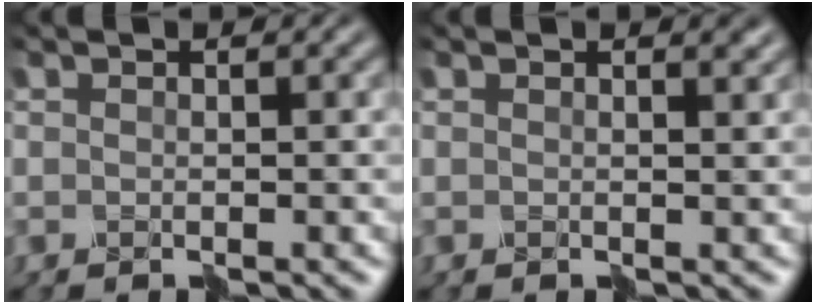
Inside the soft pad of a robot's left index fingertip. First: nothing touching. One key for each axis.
{"total": 1.6, "fx": 1.1, "fy": 0.6, "fz": 1.1, "tx": -0.003, "ty": 0.013, "tz": 0.012}